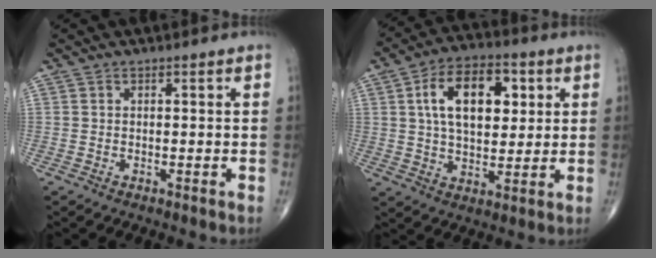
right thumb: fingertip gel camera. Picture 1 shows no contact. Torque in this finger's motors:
{"motor_torque": [1.06, 3.90, 1.39, 0.25, 0.43]}